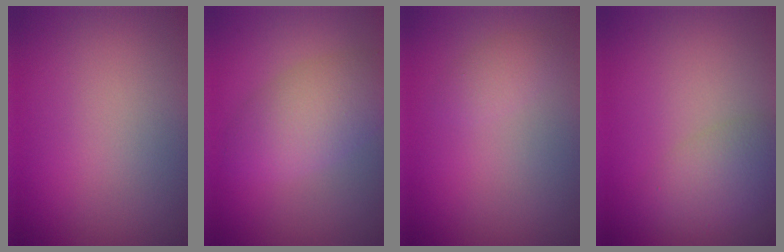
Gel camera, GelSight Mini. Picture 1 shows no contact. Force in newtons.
{"total": 4.0, "press": 4.0, "slide": 0.2}
{"total": 2.3, "press": 2.3, "slide": 0.2}
{"total": 3.3, "press": 3.3, "slide": 0.2}